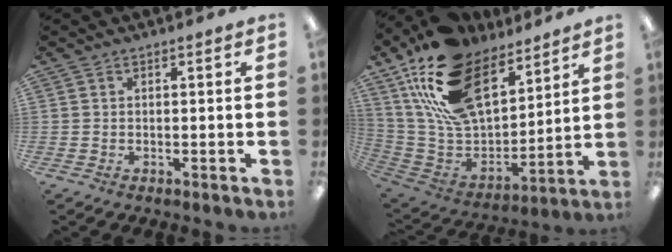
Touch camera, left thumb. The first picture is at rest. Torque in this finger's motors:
{"motor_torque": [0.75, 1.29, 1.28, -1.49, 0.26]}